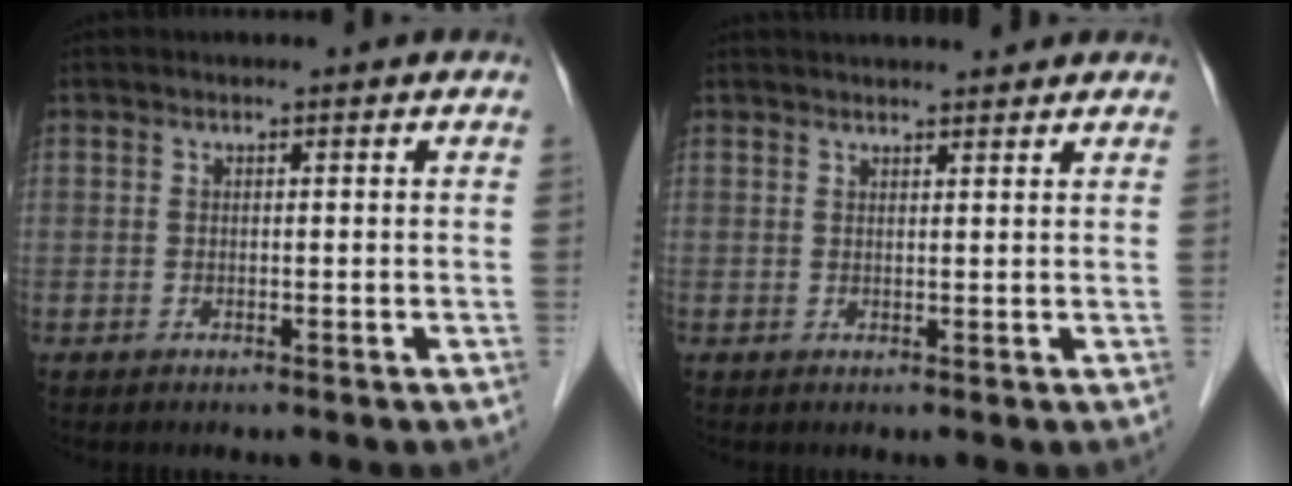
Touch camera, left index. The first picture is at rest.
{"total": 7.5, "force": [6.8, 1.3, 2.9], "torque": [-0.037, 0.028, 0.086]}